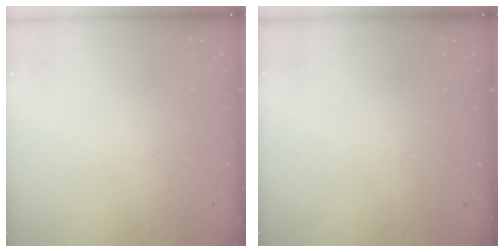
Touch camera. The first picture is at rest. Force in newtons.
{"total": 0.0}